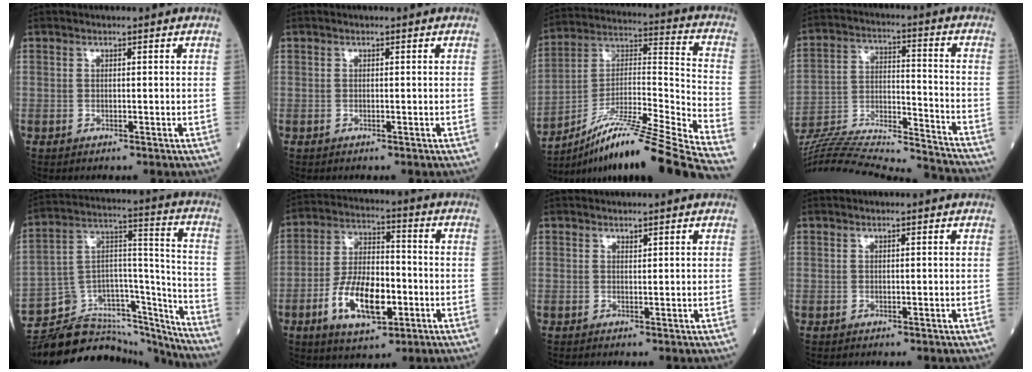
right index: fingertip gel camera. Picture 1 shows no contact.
{"total": 0.0}
{"total": 23.9, "force": [-18.9, -1.7, 14.6], "torque": [-0.204, 0.001, -0.327]}
{"total": 27.0, "force": [-25.2, 1.3, 9.8], "torque": [-0.183, -0.018, -0.389]}
{"total": 25.2, "force": [-24.0, 5.2, 6.0], "torque": [-0.102, 0.041, -0.370]}
{"total": 12.1, "force": [-4.1, 5.1, 10.2], "torque": [-0.204, 0.005, -0.068]}
{"total": 0.5, "force": [0.5, 0.1, 0.1], "torque": [-0.009, 0.001, 0.009]}
{"total": 0.0}